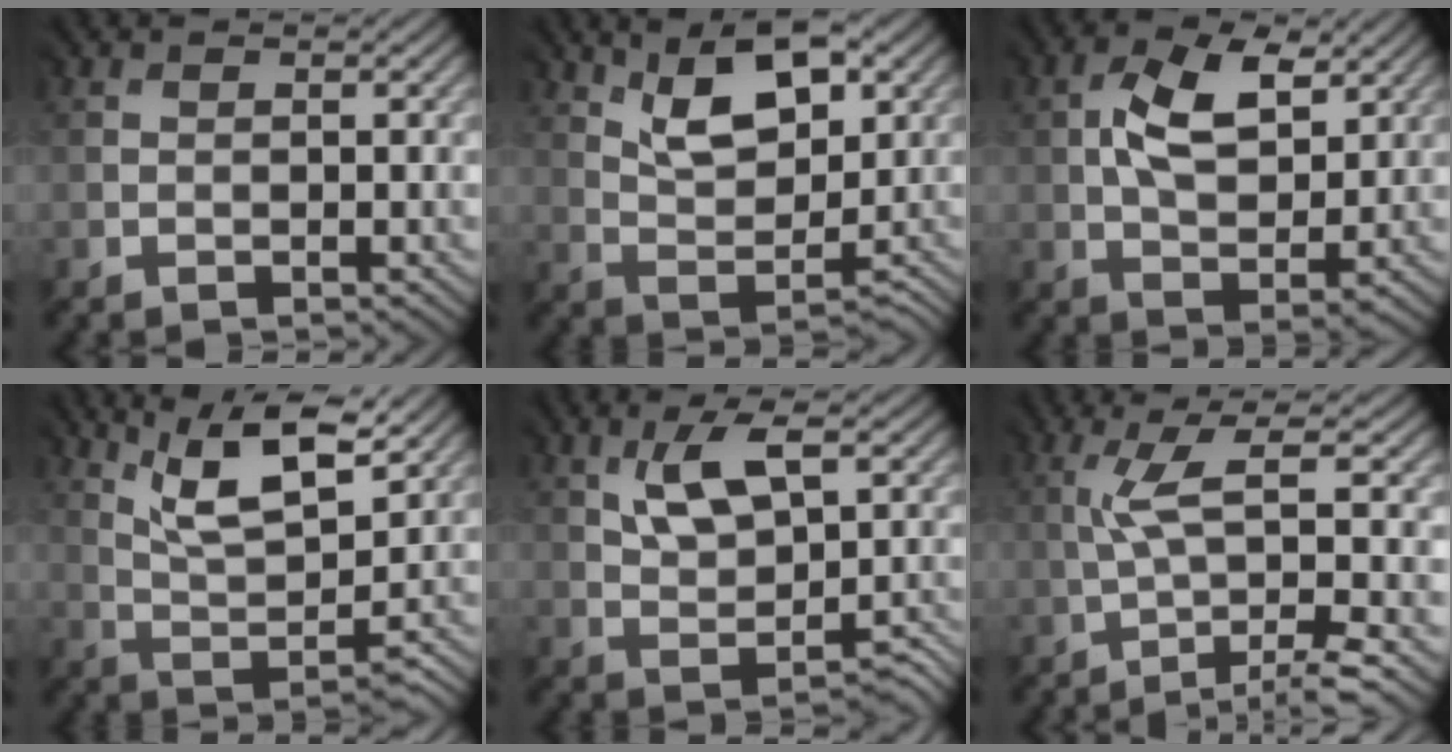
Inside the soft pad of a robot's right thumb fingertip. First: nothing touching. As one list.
[{"total": 7.5, "force": [5.0, 3.2, 4.6], "torque": [-0.073, 0.007, 0.088]}, {"total": 7.1, "force": [3.0, 4.0, 5.0], "torque": [-0.105, 0.006, 0.049]}, {"total": 9.0, "force": [6.4, 2.3, 5.9], "torque": [-0.108, 0.010, 0.109]}, {"total": 5.0, "force": [2.1, 2.4, 3.9], "torque": [-0.063, 0.010, 0.040]}, {"total": 6.4, "force": [-0.5, 1.0, 6.3], "torque": [-0.112, 0.018, -0.006]}]